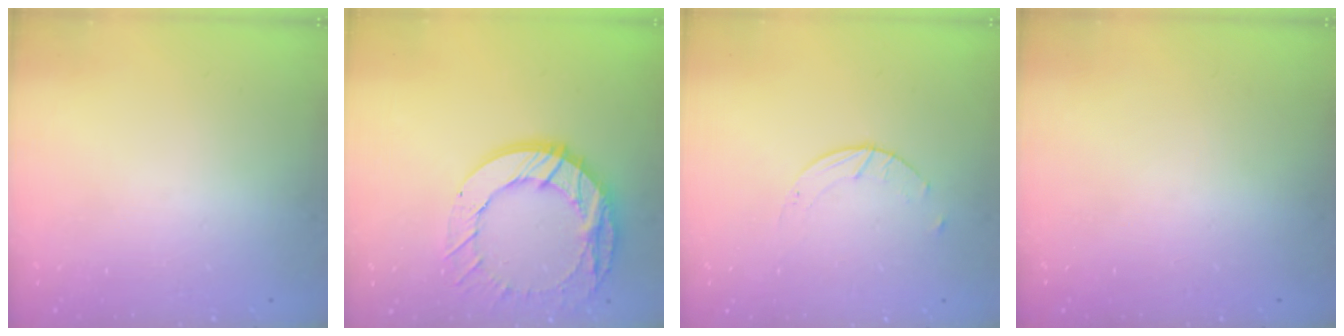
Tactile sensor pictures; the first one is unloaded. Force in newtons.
{"total": 16.6, "press": 16.6, "slide": 1.5}
{"total": 2.0, "press": 2.0, "slide": 0.3}
{"total": 0.0}